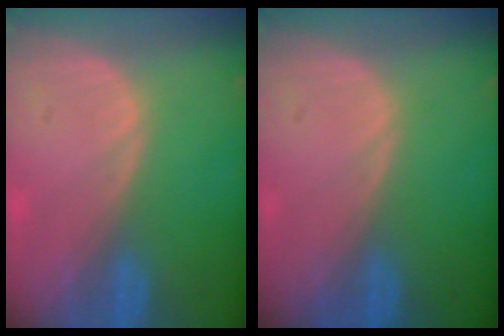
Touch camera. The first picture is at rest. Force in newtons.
{"total": 0.0}